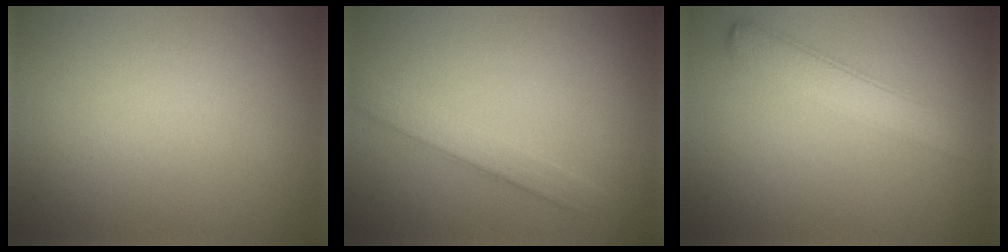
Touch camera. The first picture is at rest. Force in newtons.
{"total": 2.3, "press": 2.3, "slide": 0.0}
{"total": 2.9, "press": 2.9, "slide": 0.1}